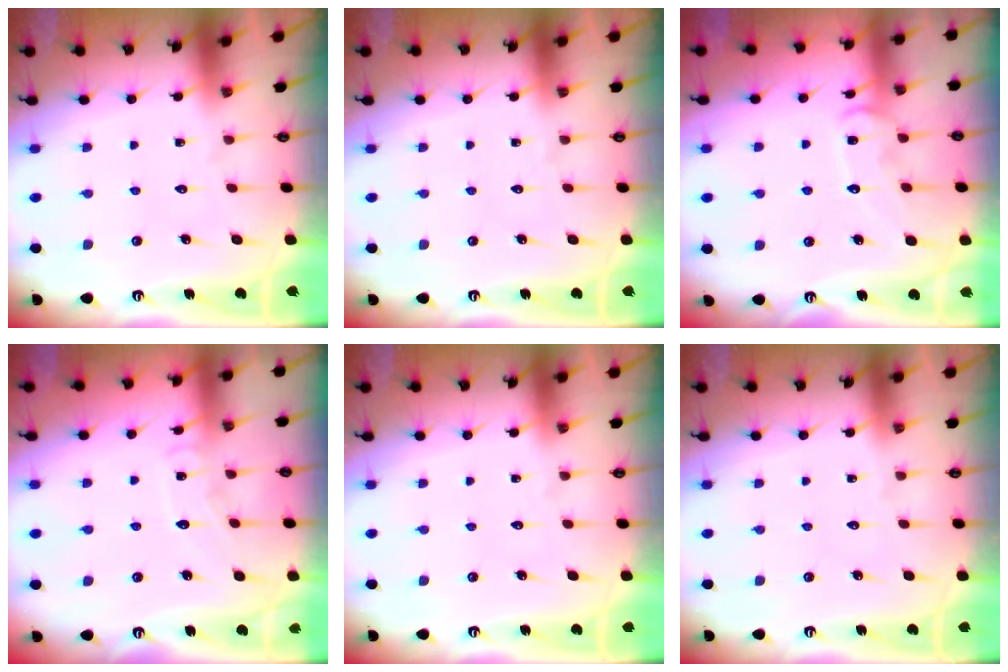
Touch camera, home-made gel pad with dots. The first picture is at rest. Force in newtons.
{"total": 0.0}
{"total": 10.9, "press": 10.9, "slide": 0.8}
{"total": 5.9, "press": 5.9, "slide": 0.6}
{"total": 0.0}
{"total": 0.0}